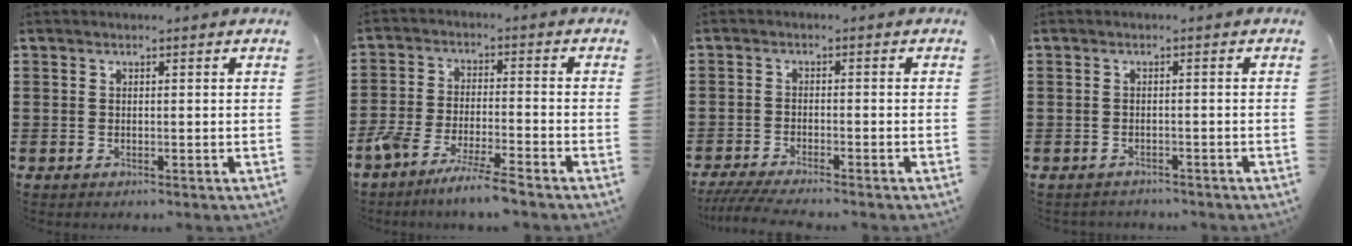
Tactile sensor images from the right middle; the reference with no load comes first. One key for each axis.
{"total": 6.3, "fx": -5.7, "fy": -0.3, "fz": 2.5, "tx": -0.059, "ty": -0.016, "tz": -0.112}
{"total": 3.2, "fx": -2.9, "fy": -0.1, "fz": 1.3, "tx": -0.036, "ty": -0.010, "tz": -0.062}
{"total": 1.0, "fx": -1.0, "fy": 0.2, "fz": -0.1, "tx": -0.002, "ty": 0.002, "tz": -0.021}